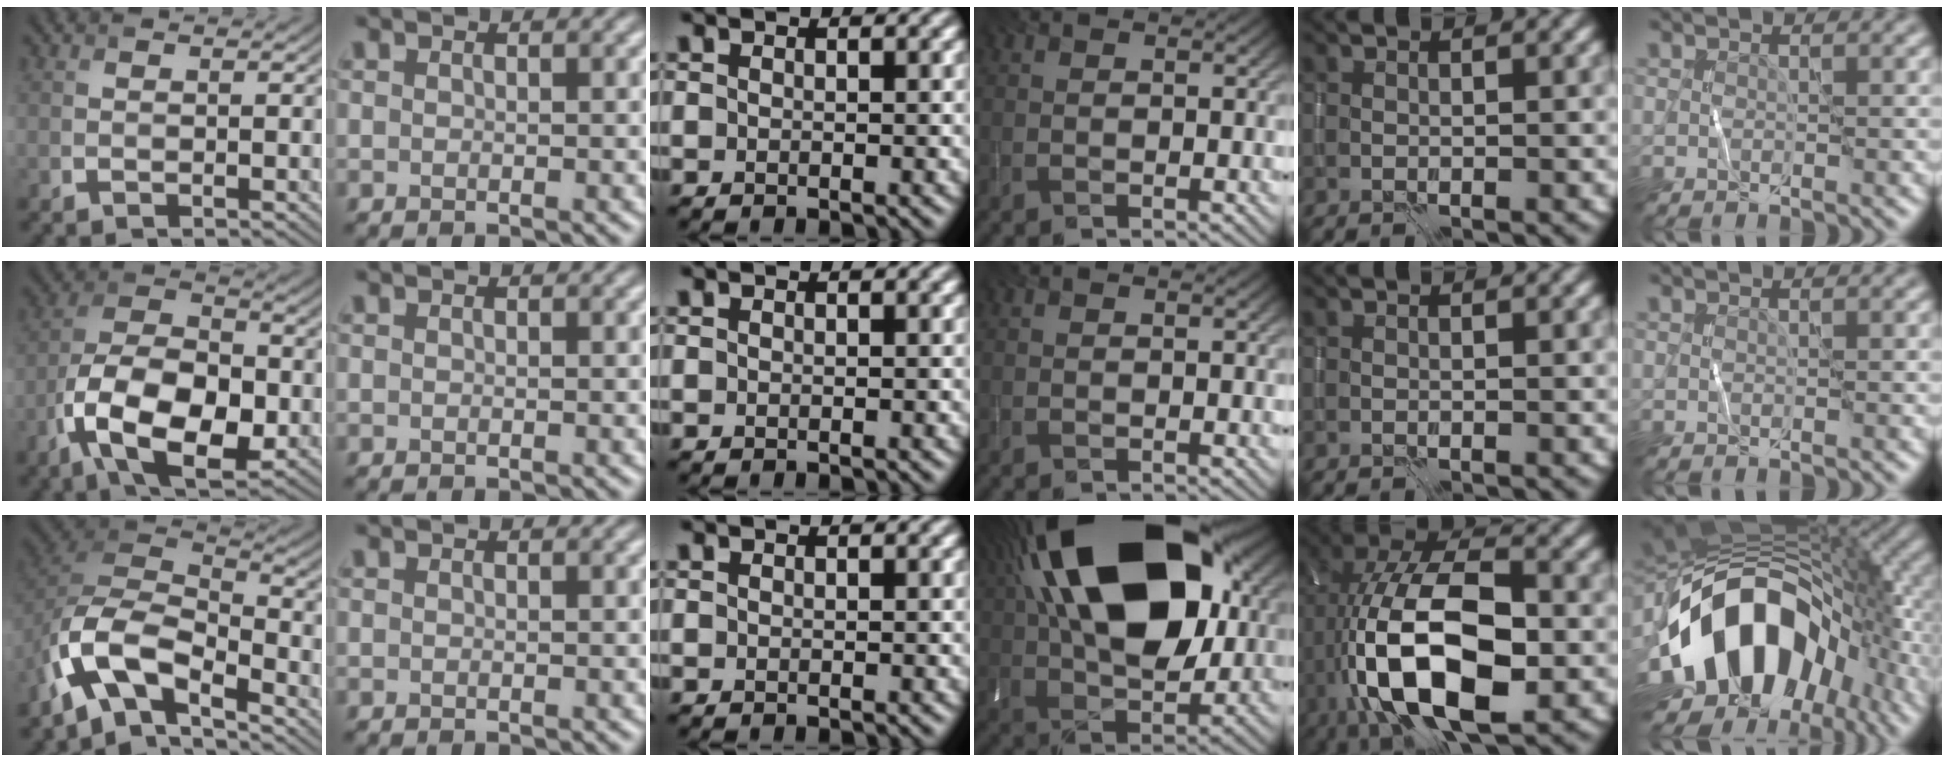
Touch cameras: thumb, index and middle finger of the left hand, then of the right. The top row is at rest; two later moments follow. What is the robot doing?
{"motion": "wipe", "object": "whiteboard"}